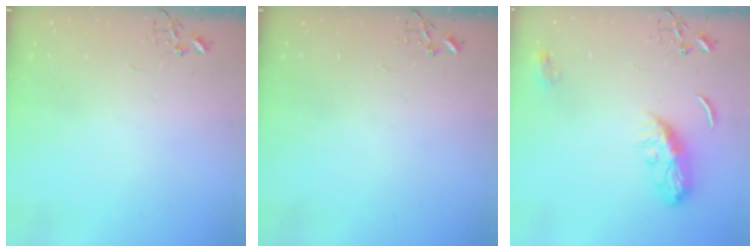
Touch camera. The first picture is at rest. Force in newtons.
{"total": 0.0}
{"total": 10.9, "press": 10.9, "slide": 0.7}